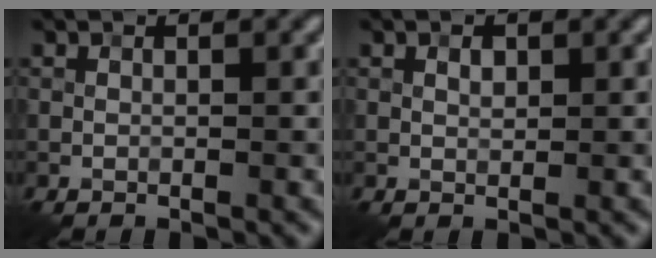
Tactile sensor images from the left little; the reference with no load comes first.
{"total": 0.9, "force": [0.4, 0.5, 0.6], "torque": [-0.010, 0.001, 0.006]}